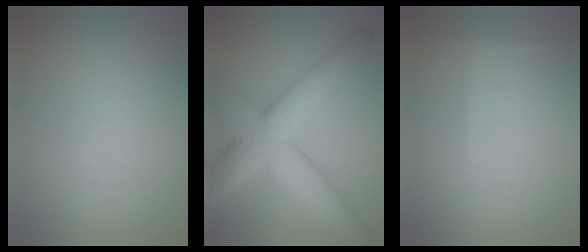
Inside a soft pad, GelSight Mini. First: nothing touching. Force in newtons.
{"total": 9.6, "press": 9.6, "slide": 0.2}
{"total": 0.7, "press": 0.7, "slide": 0.1}